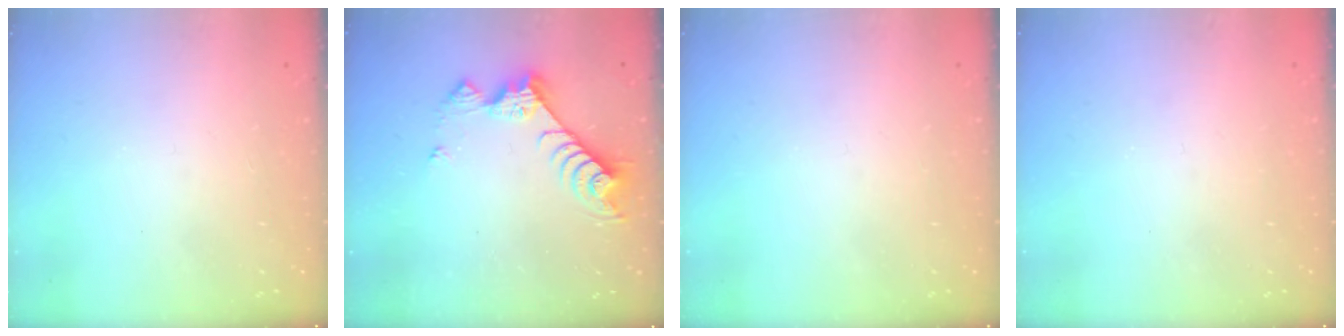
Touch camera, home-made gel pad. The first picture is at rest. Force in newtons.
{"total": 9.3, "press": 9.3, "slide": 0.4}
{"total": 0.0}
{"total": 0.7, "press": 0.7, "slide": 0.1}